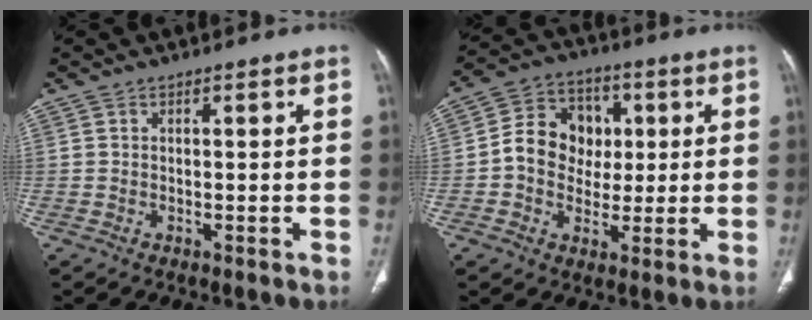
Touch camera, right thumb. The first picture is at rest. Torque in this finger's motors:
{"motor_torque": [1.13, 1.24, 0.67, -0.78, 0.28]}